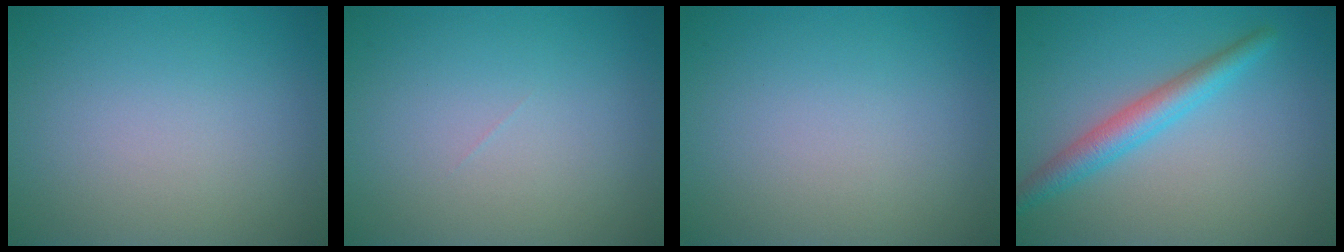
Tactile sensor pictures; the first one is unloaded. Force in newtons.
{"total": 0.0}
{"total": 0.0}
{"total": 3.3, "press": 3.3, "slide": 0.2}